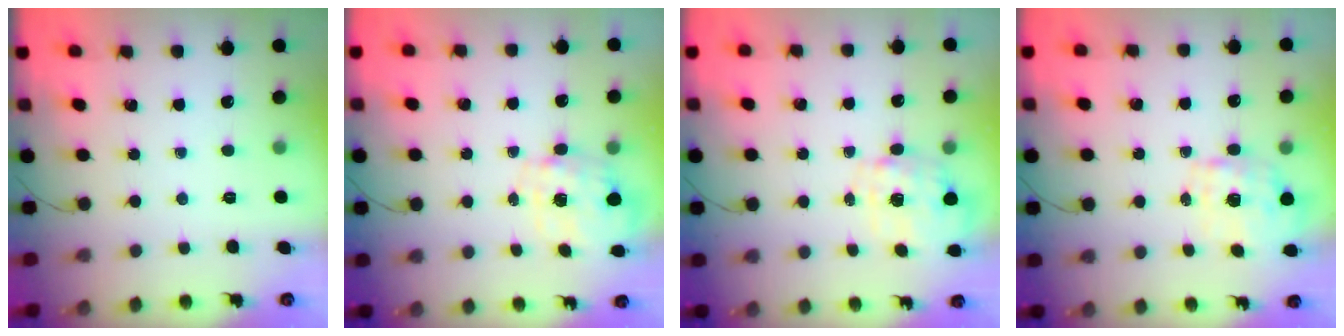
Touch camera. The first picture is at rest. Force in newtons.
{"total": 2.7, "press": 2.6, "slide": 0.8}
{"total": 2.9, "press": 2.7, "slide": 0.9}
{"total": 1.8, "press": 1.7, "slide": 0.6}